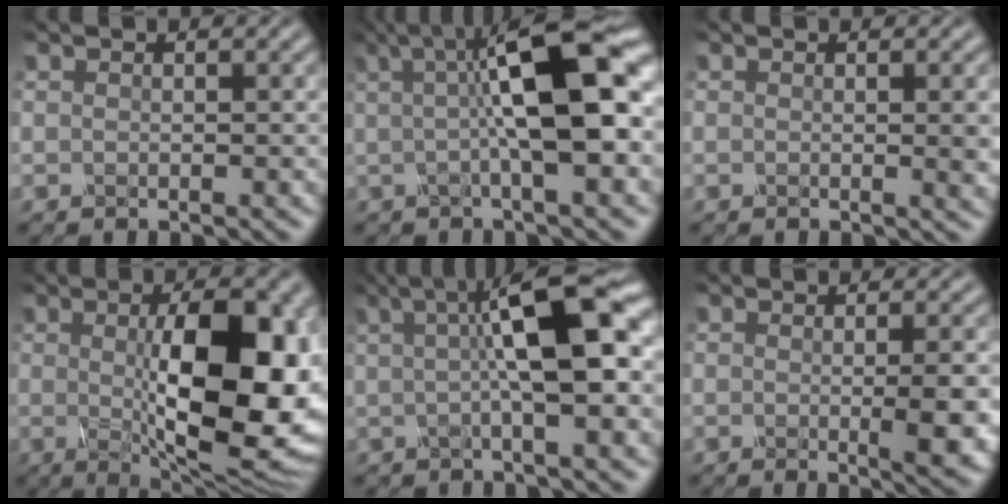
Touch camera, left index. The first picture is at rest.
{"total": 10.9, "force": [1.9, 2.7, 10.4], "torque": [-0.139, 0.022, 0.023]}
{"total": 2.0, "force": [0.0, 0.4, 1.9], "torque": [-0.022, -0.002, -0.001]}
{"total": 12.8, "force": [0.1, 4.5, 12.0], "torque": [-0.153, 0.001, 0.001]}
{"total": 9.2, "force": [1.8, 2.0, 8.8], "torque": [-0.118, 0.017, 0.022]}
{"total": 4.1, "force": [-0.4, 0.8, 4.0], "torque": [-0.054, -0.004, -0.003]}